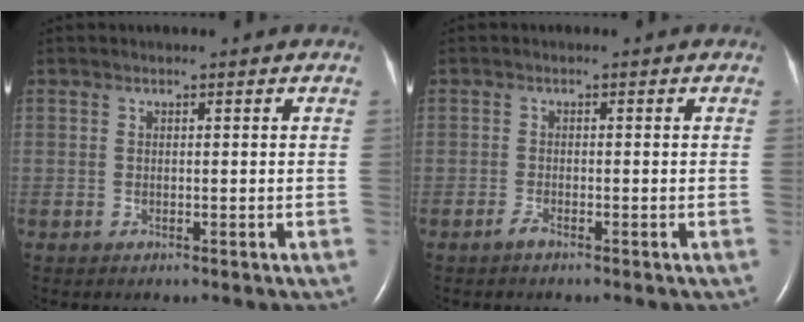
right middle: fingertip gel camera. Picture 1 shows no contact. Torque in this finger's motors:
{"motor_torque": [0.15, 0.06, 0.12, 0.01]}